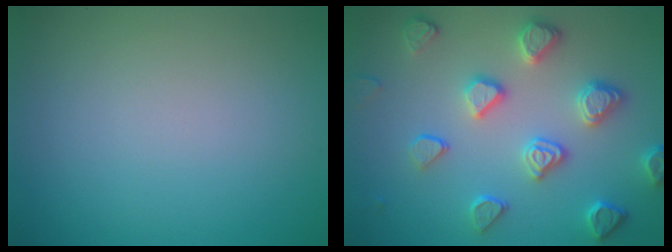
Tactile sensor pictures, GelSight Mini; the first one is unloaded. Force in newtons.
{"total": 4.6, "press": 4.1, "slide": 2.0}